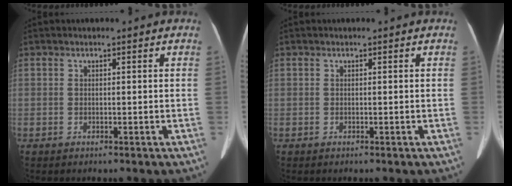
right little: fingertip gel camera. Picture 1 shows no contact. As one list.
[{"total": 0.0}]